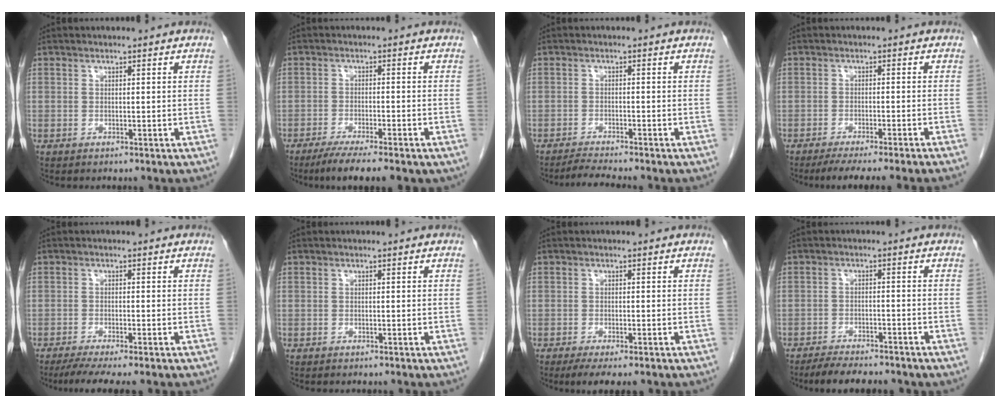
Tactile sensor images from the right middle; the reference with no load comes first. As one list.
[{"total": 8.3, "force": [-6.2, 1.1, 5.4], "torque": [-0.076, -0.016, -0.089]}, {"total": 3.5, "force": [-3.3, -0.7, 1.1], "torque": [-0.027, -0.017, -0.057]}, {"total": 9.2, "force": [-7.9, -1.1, 4.8], "torque": [-0.039, -0.018, -0.113]}, {"total": 5.6, "force": [-4.4, 0.0, 3.4], "torque": [-0.052, -0.014, -0.072]}, {"total": 0.0}, {"total": 4.7, "force": [-3.5, 0.9, 3.1], "torque": [-0.046, -0.013, -0.050]}, {"total": 7.8, "force": [-6.8, 1.7, 3.4], "torque": [-0.049, -0.010, -0.100]}]